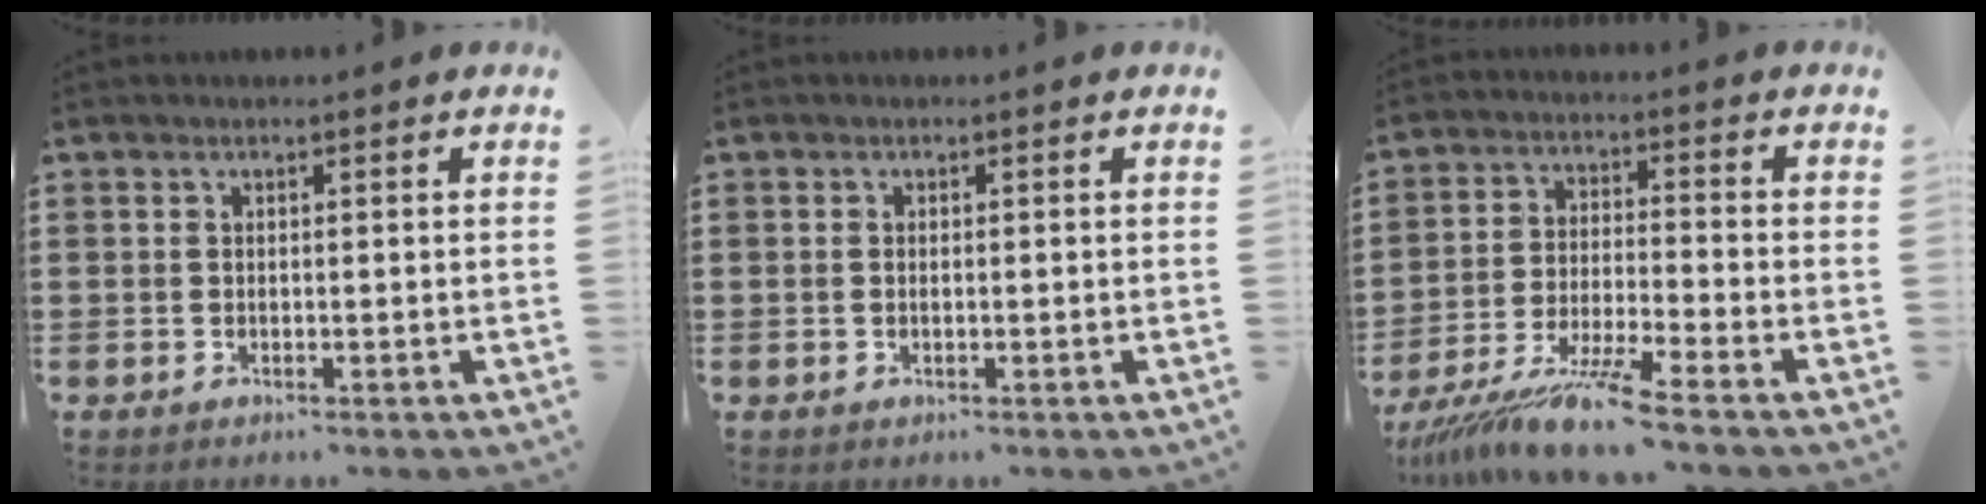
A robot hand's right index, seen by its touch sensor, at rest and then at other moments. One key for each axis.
{"total": 0.0}
{"total": 9.6, "fx": -7.9, "fy": -0.4, "fz": 5.4, "tx": -0.118, "ty": -0.010, "tz": -0.158}